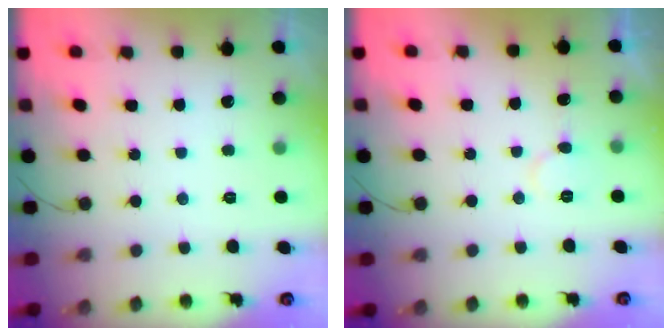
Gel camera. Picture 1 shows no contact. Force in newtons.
{"total": 6.1, "press": 6.1, "slide": 0.5}